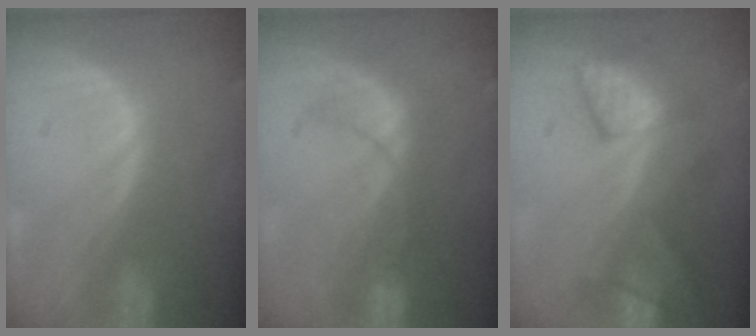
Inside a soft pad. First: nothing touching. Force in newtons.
{"total": 5.1, "press": 5.1, "slide": 0.7}
{"total": 7.9, "press": 7.7, "slide": 1.8}